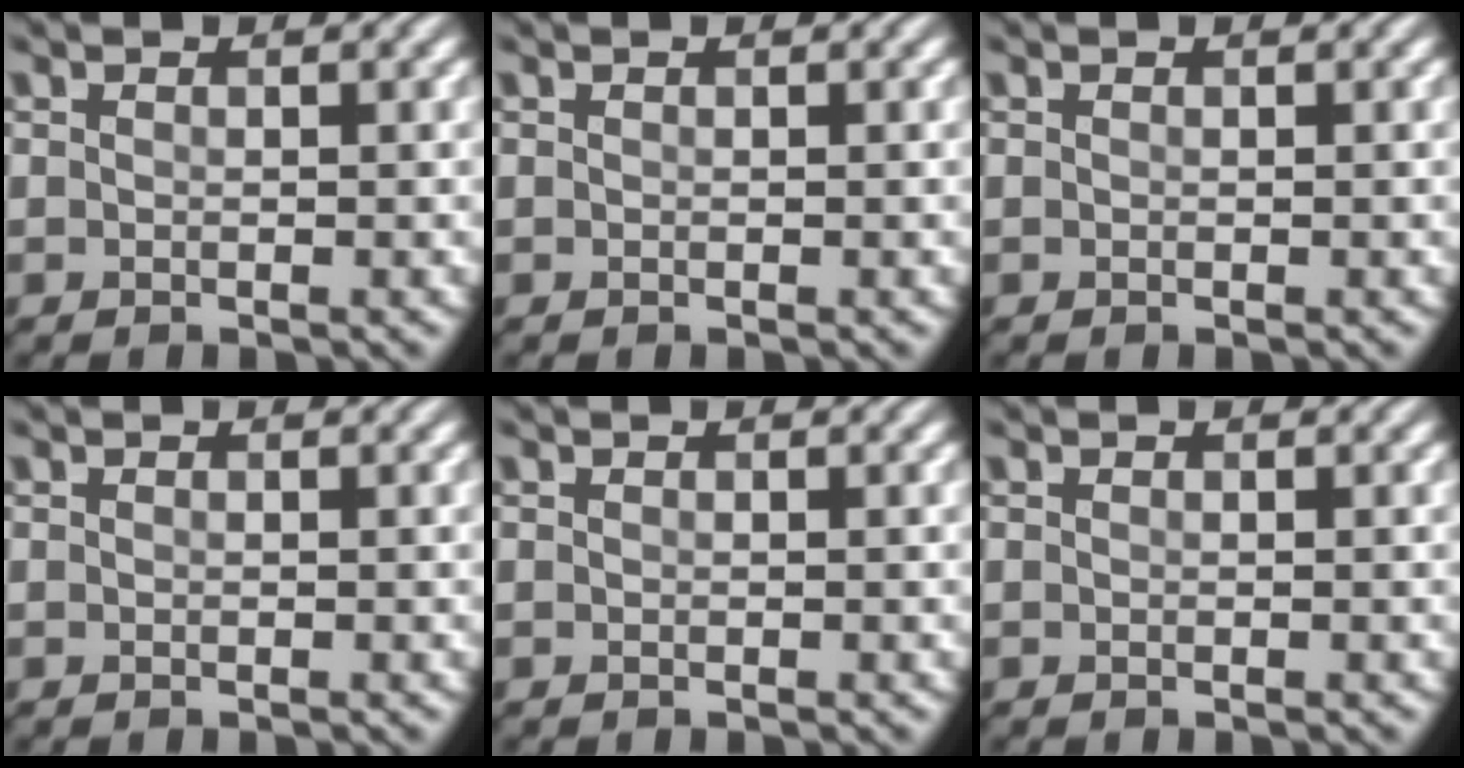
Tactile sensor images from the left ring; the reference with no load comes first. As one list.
[{"total": 0.0}, {"total": 0.0}, {"total": 0.0}, {"total": 0.0}, {"total": 0.0}]